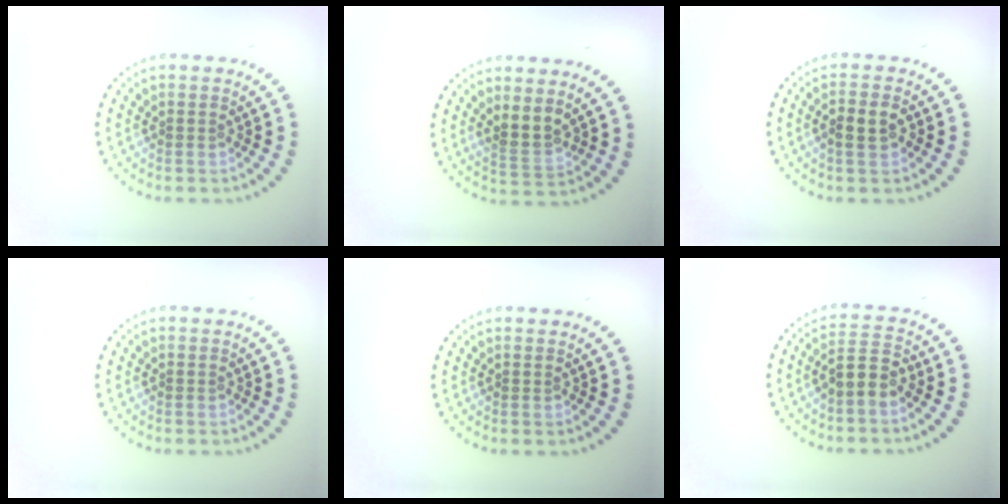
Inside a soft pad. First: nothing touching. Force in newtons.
{"total": 2.4, "press": 2.1, "slide": 1.2}
{"total": 2.5, "press": 2.4, "slide": 0.6}
{"total": 0.0}
{"total": 0.0}
{"total": 2.9, "press": 2.7, "slide": 1.1}